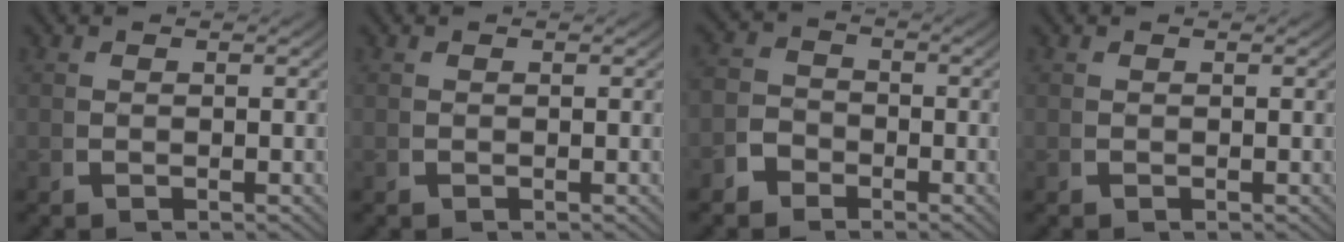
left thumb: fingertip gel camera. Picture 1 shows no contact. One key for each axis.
{"total": 0.0}
{"total": 3.1, "fx": -1.8, "fy": 2.4, "fz": 0.8, "tx": -0.007, "ty": -0.011, "tz": -0.032}
{"total": 0.0}